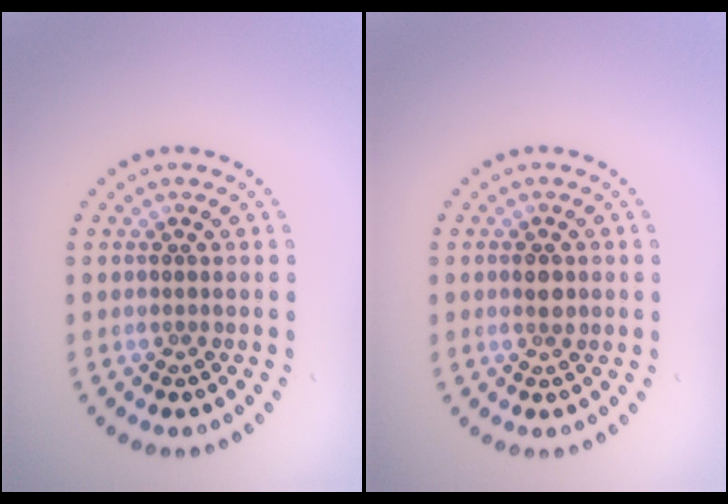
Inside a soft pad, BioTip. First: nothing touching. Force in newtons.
{"total": 1.2, "press": 1.1, "slide": 0.1}